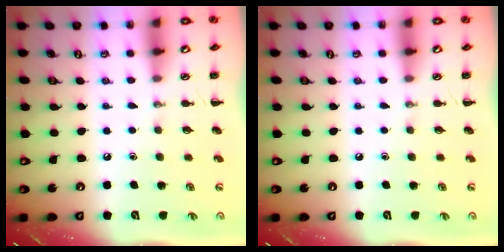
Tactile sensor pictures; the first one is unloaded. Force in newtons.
{"total": 0.0}